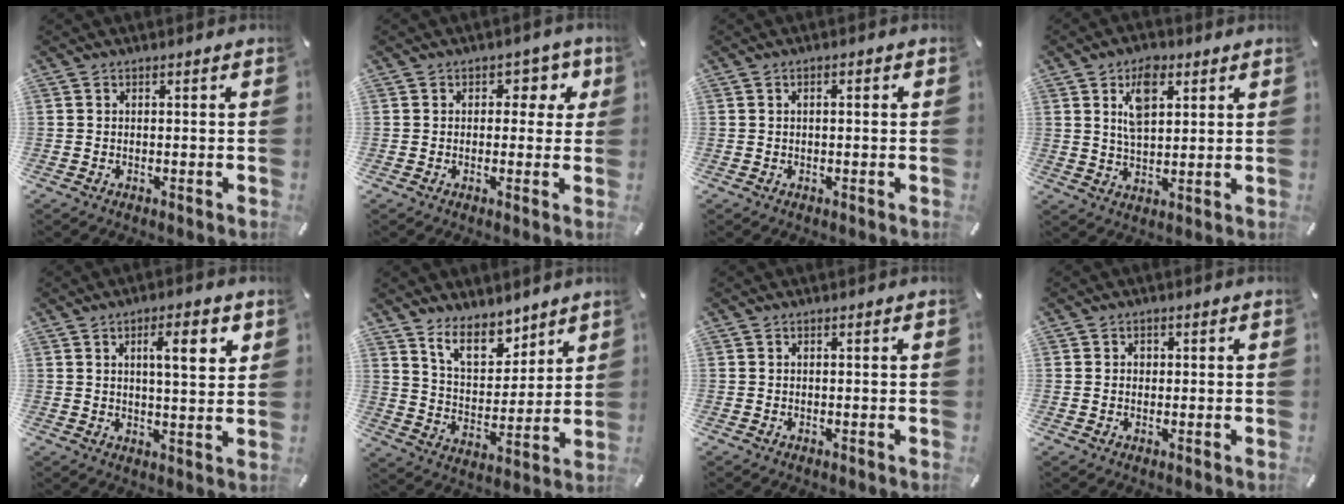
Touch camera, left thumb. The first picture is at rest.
{"total": 5.0, "force": [1.3, 3.8, 3.0], "torque": [-0.017, -0.006, 0.012]}
{"total": 1.3, "force": [0.0, 0.5, 1.1], "torque": [-0.022, 0.003, -0.002]}
{"total": 8.7, "force": [3.6, 5.0, 6.1], "torque": [-0.106, 0.001, 0.063]}
{"total": 8.7, "force": [3.5, 2.3, 7.6], "torque": [-0.116, -0.009, 0.047]}
{"total": 11.1, "force": [8.6, 5.7, 4.2], "torque": [-0.076, -0.053, 0.161]}
{"total": 0.0}
{"total": 1.5, "force": [0.0, 1.3, 0.6], "torque": [-0.006, 0.003, -0.004]}